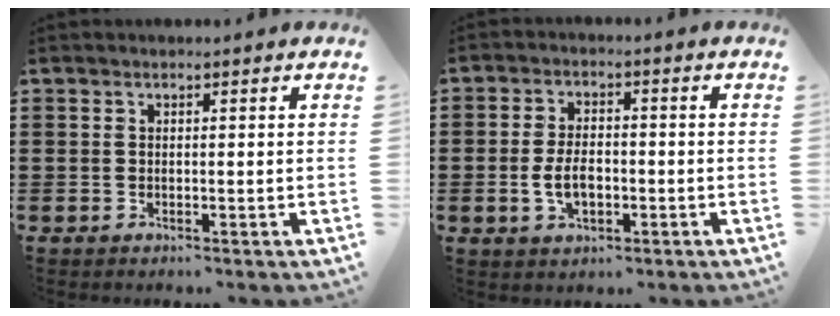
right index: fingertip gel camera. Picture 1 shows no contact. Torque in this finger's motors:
{"motor_torque": [1.15, 0.99, 0.07, -0.03]}